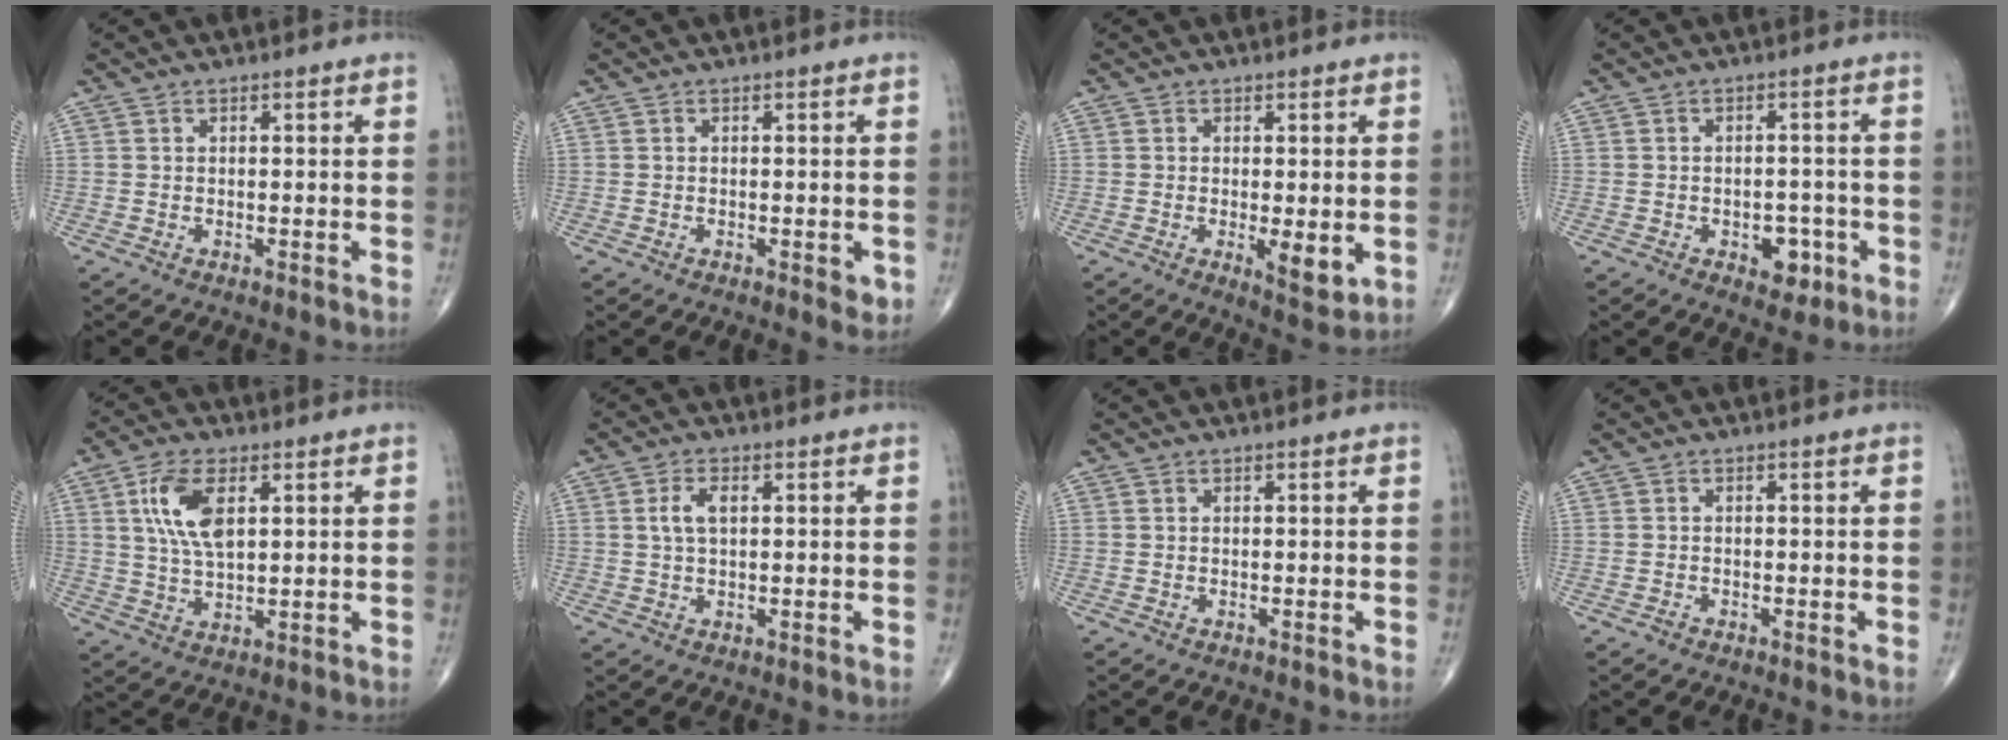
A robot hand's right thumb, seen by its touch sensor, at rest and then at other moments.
{"total": 2.0, "force": [-0.5, 0.8, 1.8], "torque": [-0.015, -0.002, -0.004]}
{"total": 5.2, "force": [-0.7, 1.7, 4.8], "torque": [-0.071, -0.016, -0.007]}
{"total": 5.2, "force": [-2.1, 3.4, 3.3], "torque": [-0.015, 0.015, -0.021]}
{"total": 9.5, "force": [2.9, 4.5, 7.8], "torque": [-0.156, -0.006, 0.058]}
{"total": 3.8, "force": [0.9, 1.9, 3.1], "torque": [-0.069, 0.006, 0.016]}
{"total": 0.0}
{"total": 0.6, "force": [-0.4, 0.3, 0.1], "torque": [0.000, 0.001, -0.010]}